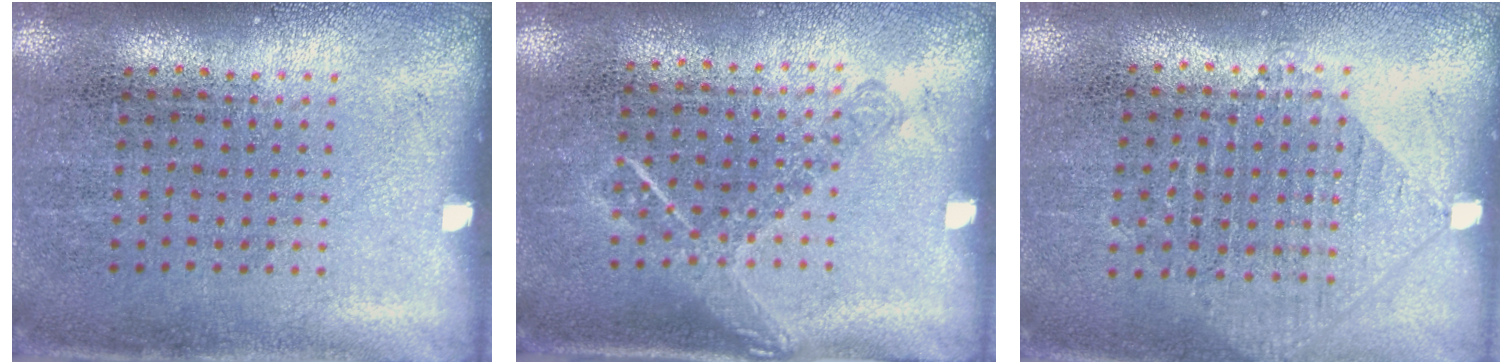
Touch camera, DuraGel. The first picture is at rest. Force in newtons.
{"total": 1.3, "press": 1.0, "slide": 0.8}
{"total": 1.0, "press": 0.9, "slide": 0.2}